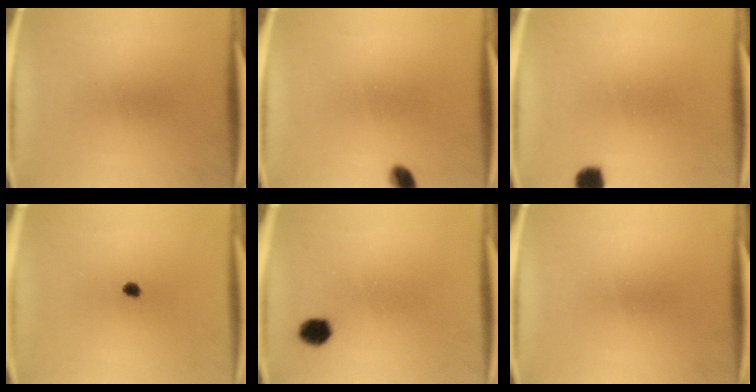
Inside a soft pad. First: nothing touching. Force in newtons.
{"total": 2.9}
{"total": 3.5}
{"total": 1.8}
{"total": 4.1}
{"total": 0.0}